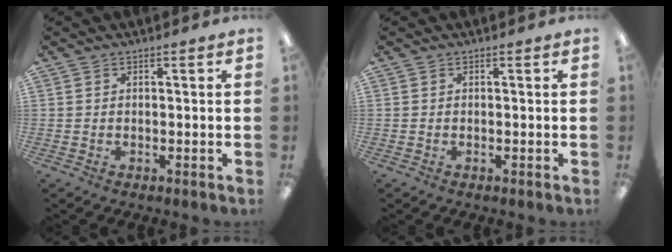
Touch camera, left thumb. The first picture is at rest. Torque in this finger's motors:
{"motor_torque": [0.00, 0.00, 0.00, 0.00, 0.00]}